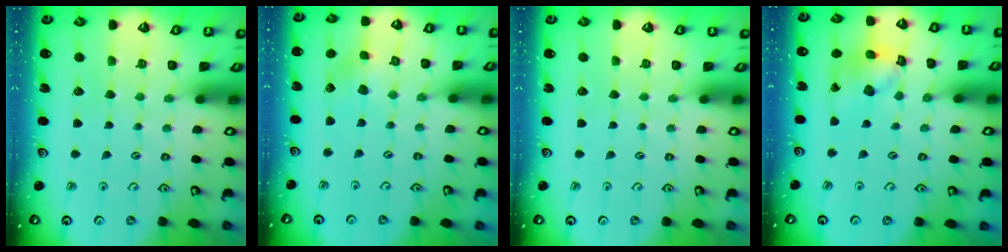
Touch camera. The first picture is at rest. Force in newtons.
{"total": 2.8, "press": 2.8, "slide": 0.1}
{"total": 0.0}
{"total": 12.0, "press": 11.9, "slide": 1.5}